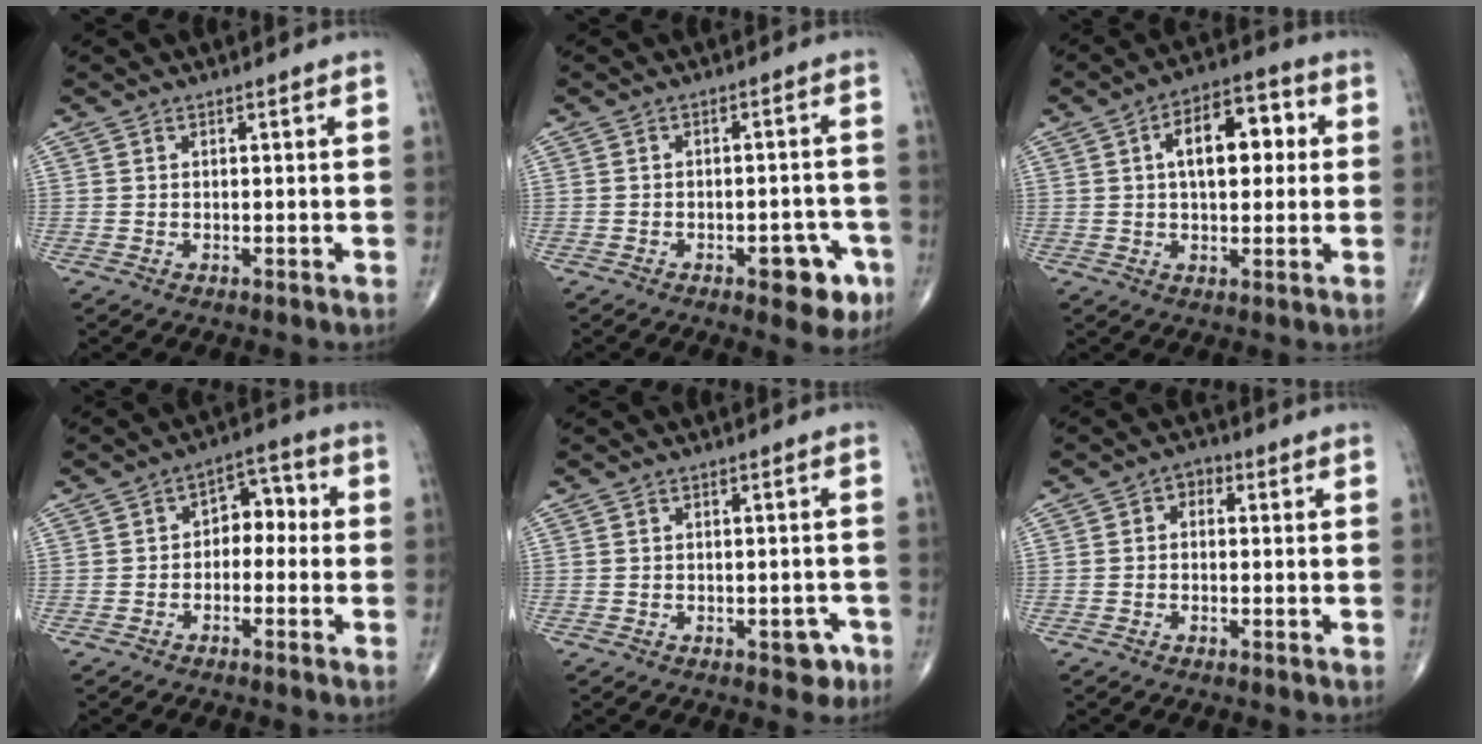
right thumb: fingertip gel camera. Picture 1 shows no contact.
{"total": 7.7, "force": [-3.6, 3.6, 5.7], "torque": [-0.044, 0.023, -0.040]}
{"total": 11.8, "force": [2.2, 6.3, 9.8], "torque": [-0.126, 0.022, 0.027]}
{"total": 6.1, "force": [-0.7, 4.3, 4.4], "torque": [-0.033, 0.035, -0.026]}
{"total": 3.5, "force": [-1.8, 2.0, 2.2], "torque": [-0.007, 0.012, -0.020]}
{"total": 2.5, "force": [0.1, 1.9, 1.6], "torque": [-0.008, 0.012, -0.012]}